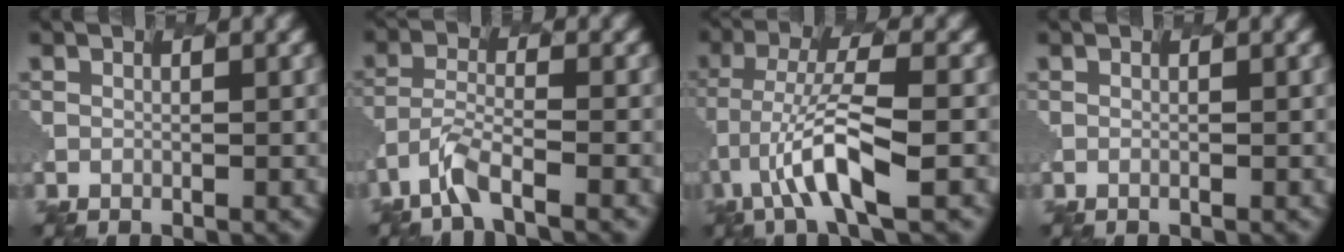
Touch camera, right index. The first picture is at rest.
{"total": 3.5, "force": [-3.0, 0.5, 1.9], "torque": [-0.055, -0.004, -0.070]}
{"total": 6.0, "force": [-2.5, 1.0, 5.3], "torque": [-0.115, 0.014, -0.053]}
{"total": 0.0}